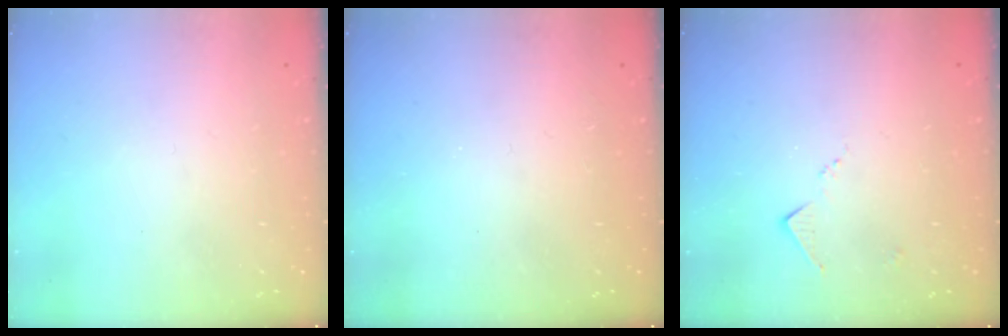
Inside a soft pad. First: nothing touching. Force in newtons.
{"total": 1.3, "press": 1.2, "slide": 0.2}
{"total": 6.1, "press": 6.0, "slide": 0.8}